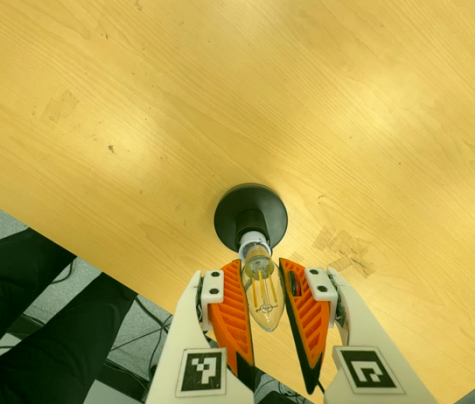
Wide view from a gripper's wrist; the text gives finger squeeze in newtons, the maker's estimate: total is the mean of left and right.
{"total": 17.1, "left": 19.0, "right": 15.3}